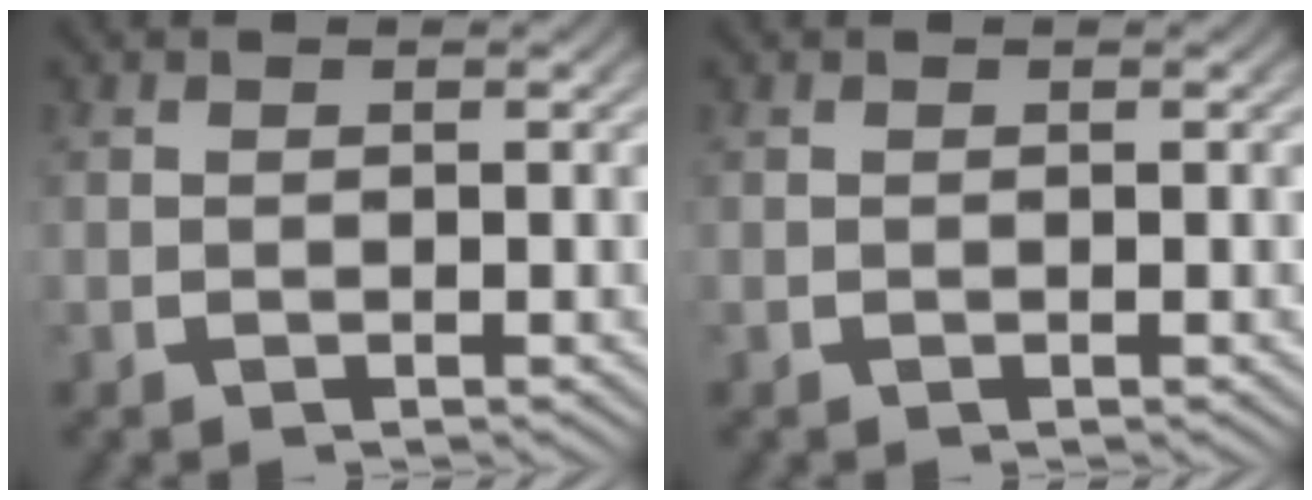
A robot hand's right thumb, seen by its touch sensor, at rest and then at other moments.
{"total": 0.0}